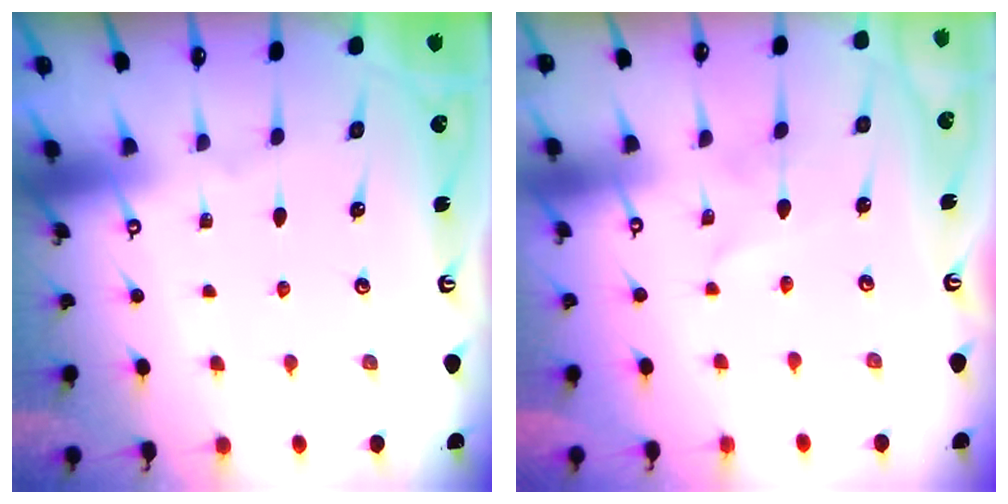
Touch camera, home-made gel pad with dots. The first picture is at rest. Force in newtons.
{"total": 1.6, "press": 1.6, "slide": 0.1}